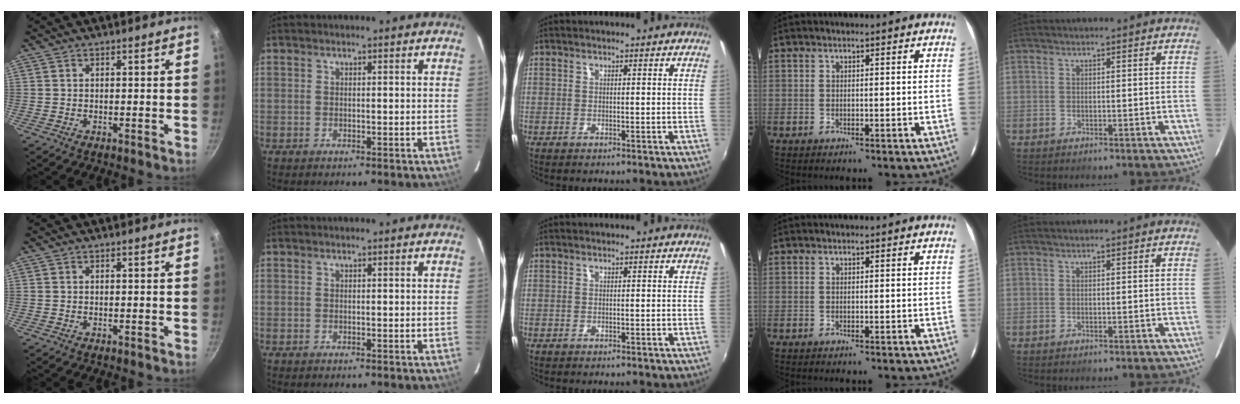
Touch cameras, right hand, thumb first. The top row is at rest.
{}